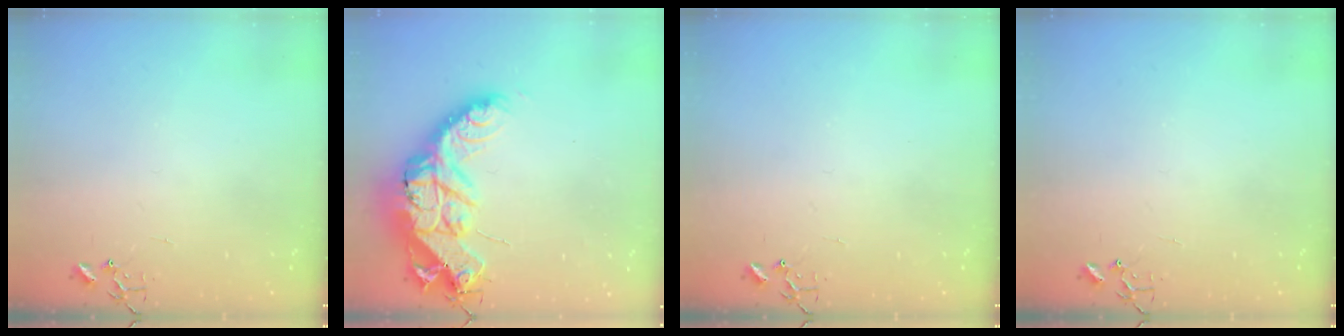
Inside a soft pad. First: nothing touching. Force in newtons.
{"total": 21.4, "press": 21.3, "slide": 1.7}
{"total": 0.0}
{"total": 0.0}